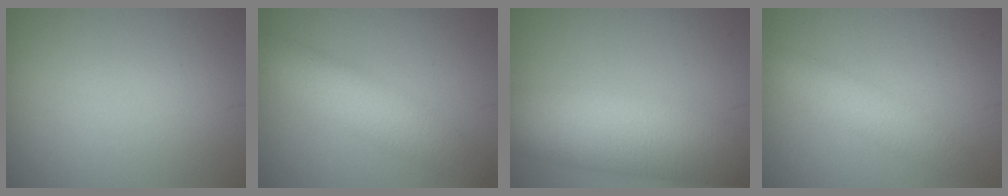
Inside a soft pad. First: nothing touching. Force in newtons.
{"total": 4.6, "press": 4.6, "slide": 0.1}
{"total": 10.4, "press": 10.4, "slide": 0.5}
{"total": 2.9, "press": 2.9, "slide": 0.1}